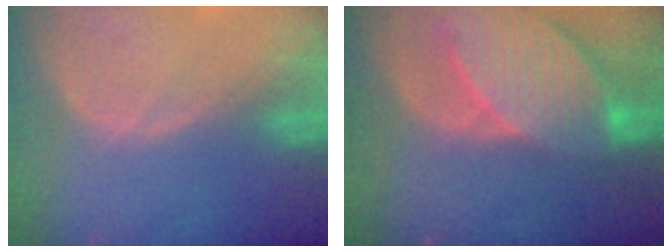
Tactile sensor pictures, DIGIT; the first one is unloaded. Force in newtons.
{"total": 10.3, "press": 9.1, "slide": 4.9}